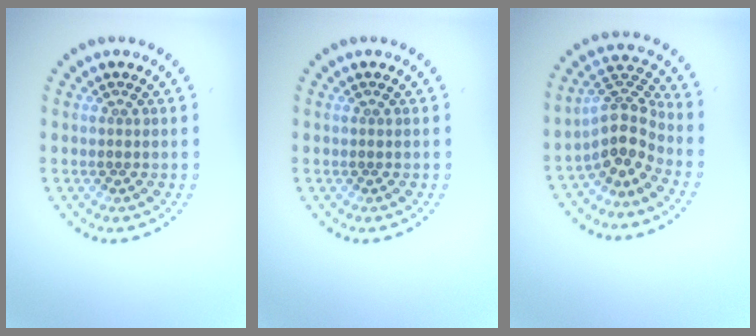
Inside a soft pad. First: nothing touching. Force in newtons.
{"total": 0.0}
{"total": 3.8, "press": 2.8, "slide": 2.5}